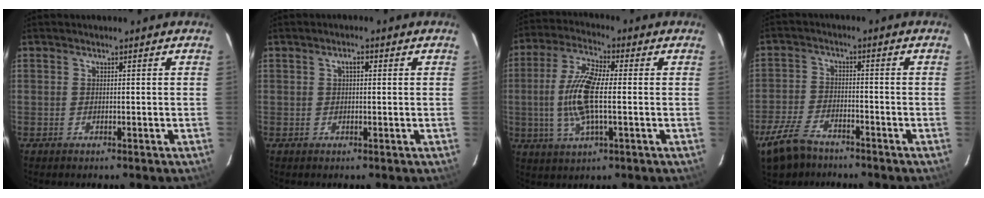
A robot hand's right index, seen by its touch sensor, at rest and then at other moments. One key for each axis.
{"total": 1.6, "fx": 0.5, "fy": 0.8, "fz": 1.4, "tx": -0.024, "ty": 0.006, "tz": 0.007}
{"total": 12.1, "fx": -0.6, "fy": 3.8, "fz": 11.4, "tx": -0.239, "ty": 0.006, "tz": -0.014}
{"total": 9.6, "fx": -7.0, "fy": 4.7, "fz": 4.4, "tx": -0.125, "ty": -0.008, "tz": -0.134}